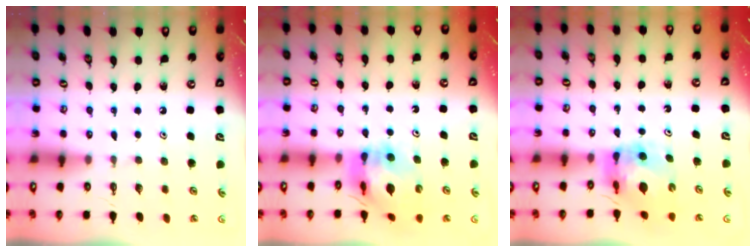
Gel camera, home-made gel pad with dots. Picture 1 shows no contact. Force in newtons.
{"total": 12.6, "press": 12.6, "slide": 1.5}
{"total": 8.4, "press": 8.4, "slide": 0.9}